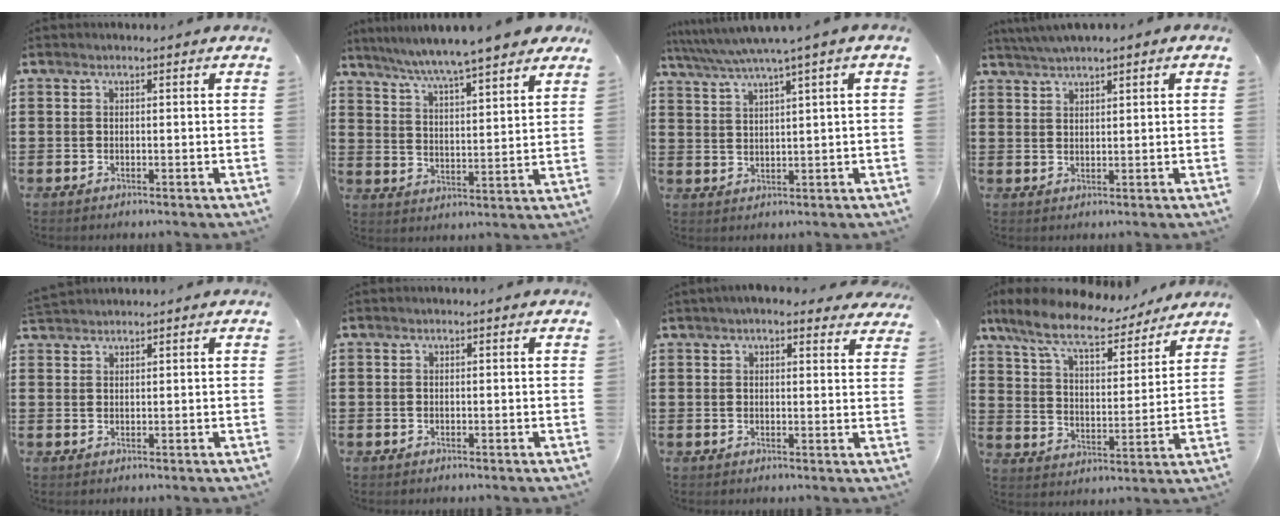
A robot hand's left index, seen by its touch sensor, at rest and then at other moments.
{"total": 6.1, "force": [5.7, -0.5, 2.2], "torque": [-0.068, -0.036, 0.094]}
{"total": 4.2, "force": [2.8, -0.5, 3.1], "torque": [-0.070, -0.014, 0.043]}
{"total": 2.0, "force": [1.8, -0.1, 0.7], "torque": [-0.018, 0.004, 0.035]}
{"total": 1.3, "force": [1.3, 0.1, 0.1], "torque": [-0.005, 0.000, 0.026]}
{"total": 0.0}
{"total": 3.6, "force": [3.1, 0.9, 1.6], "torque": [-0.040, 0.000, 0.056]}
{"total": 10.0, "force": [8.3, 2.0, 5.1], "torque": [-0.131, -0.036, 0.145]}